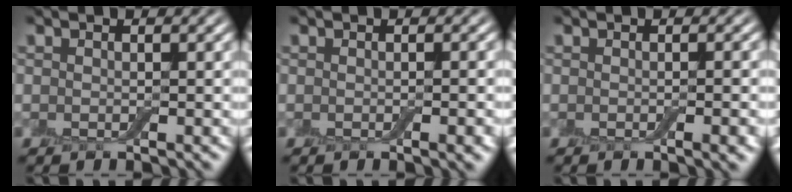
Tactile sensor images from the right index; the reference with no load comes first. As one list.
[{"total": 1.7, "force": [-0.4, 0.4, 1.6], "torque": [-0.016, -0.001, -0.005]}, {"total": 2.0, "force": [-0.5, 0.5, 1.9], "torque": [-0.019, 0.000, -0.005]}]